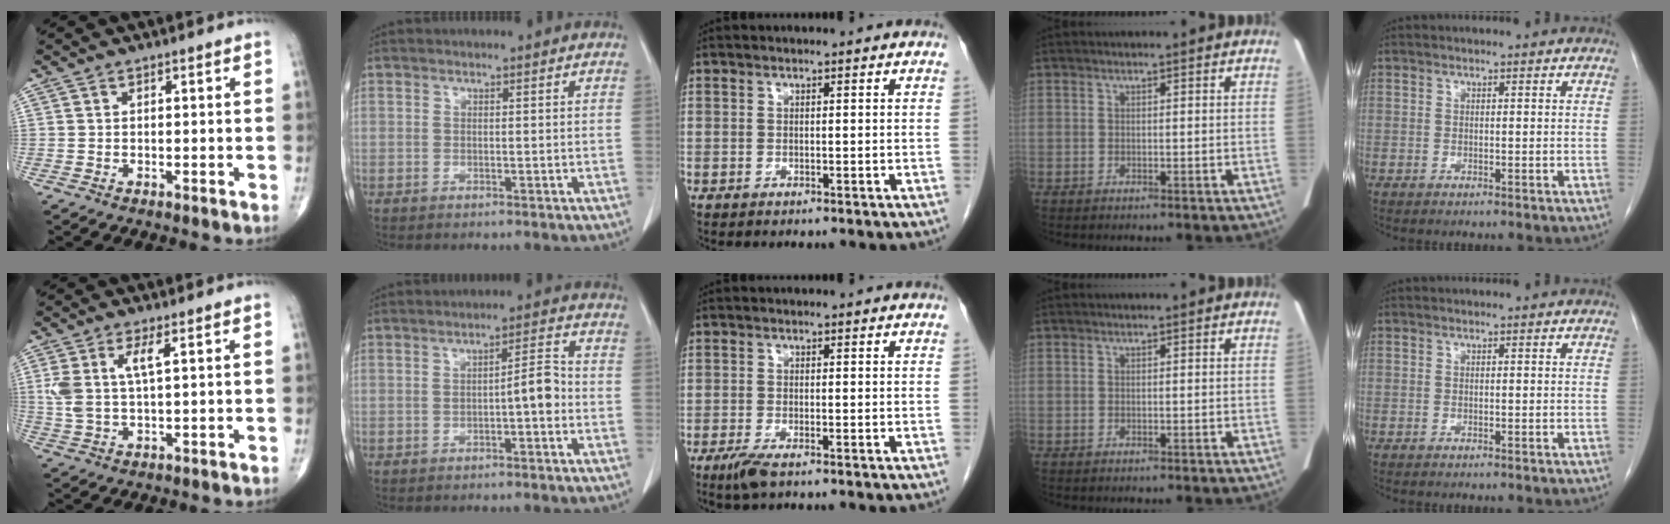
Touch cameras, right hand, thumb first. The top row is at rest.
{"thumb": {"total": 6.3, "force": [2.0, 2.0, 5.7], "torque": [-0.137, -0.005, 0.045]}, "index": {"total": 4.2, "force": [-1.0, 0.8, 4.0], "torque": [-0.054, 0.014, -0.015]}, "middle": {"total": 2.8, "force": [-1.8, 0.5, 2.0], "torque": [-0.047, -0.007, -0.036]}}